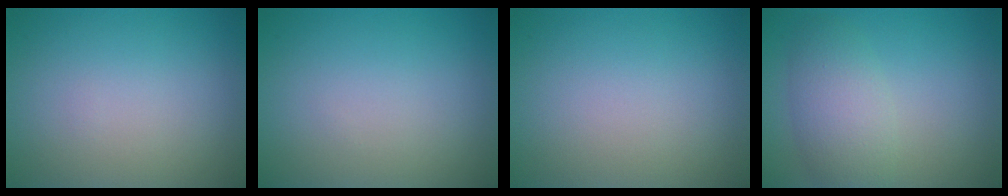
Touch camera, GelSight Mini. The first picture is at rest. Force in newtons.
{"total": 0.0}
{"total": 0.0}
{"total": 4.1, "press": 4.1, "slide": 0.1}